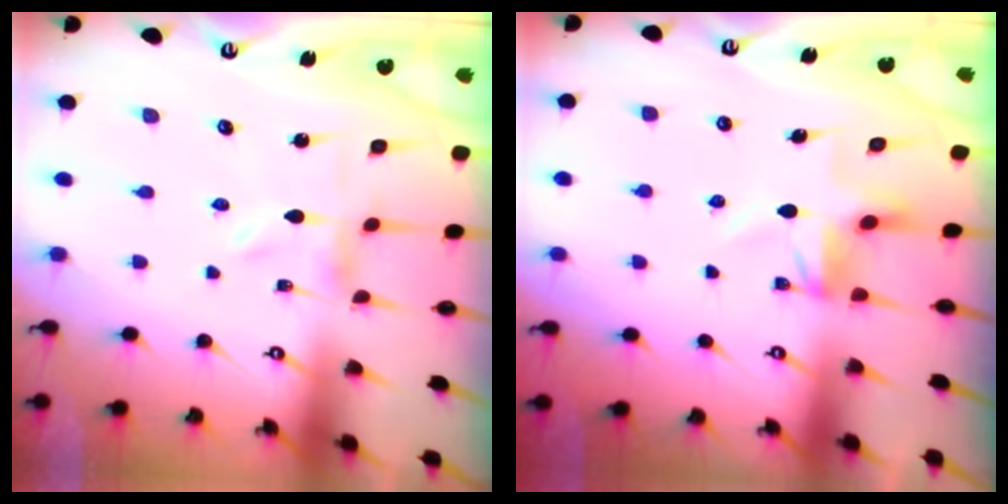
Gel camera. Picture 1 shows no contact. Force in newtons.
{"total": 4.3, "press": 4.2, "slide": 0.3}